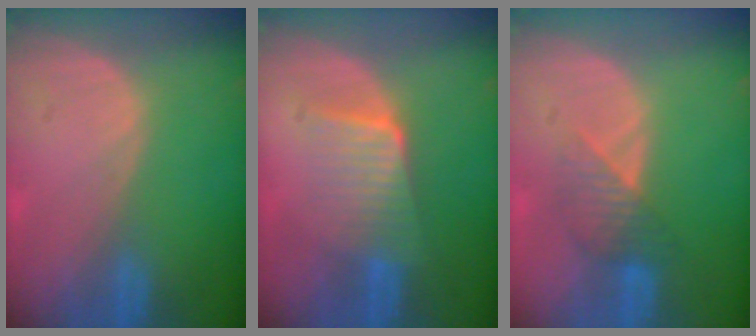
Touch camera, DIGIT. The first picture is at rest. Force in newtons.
{"total": 6.8, "press": 6.0, "slide": 3.2}
{"total": 4.0, "press": 3.7, "slide": 1.6}